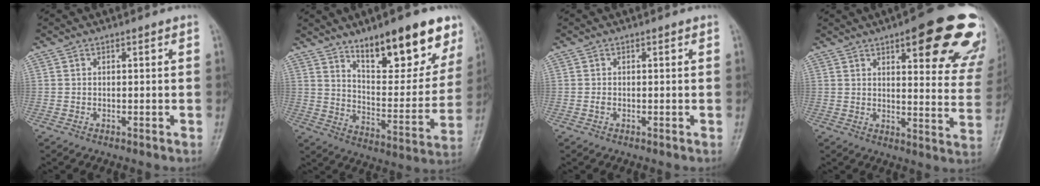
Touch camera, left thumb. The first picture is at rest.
{"total": 19.9, "force": [12.8, 6.9, 13.6], "torque": [-0.140, -0.066, 0.200]}
{"total": 0.6, "force": [0.0, 0.4, 0.4], "torque": [-0.007, -0.001, -0.002]}
{"total": 22.9, "force": [13.2, 6.8, 17.5], "torque": [-0.175, -0.046, 0.155]}